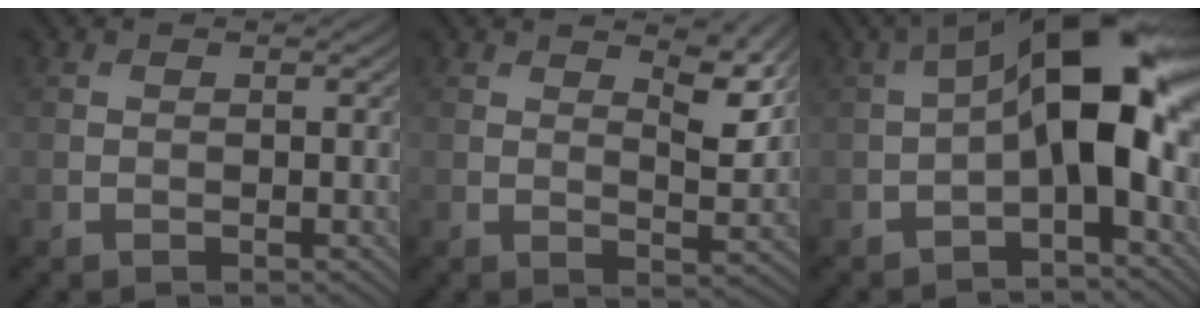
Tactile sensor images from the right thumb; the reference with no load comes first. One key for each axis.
{"total": 5.3, "fx": 3.4, "fy": 1.5, "fz": 3.7, "tx": -0.069, "ty": -0.009, "tz": 0.056}
{"total": 11.6, "fx": 0.0, "fy": 4.4, "fz": 10.7, "tx": -0.181, "ty": 0.015, "tz": -0.010}